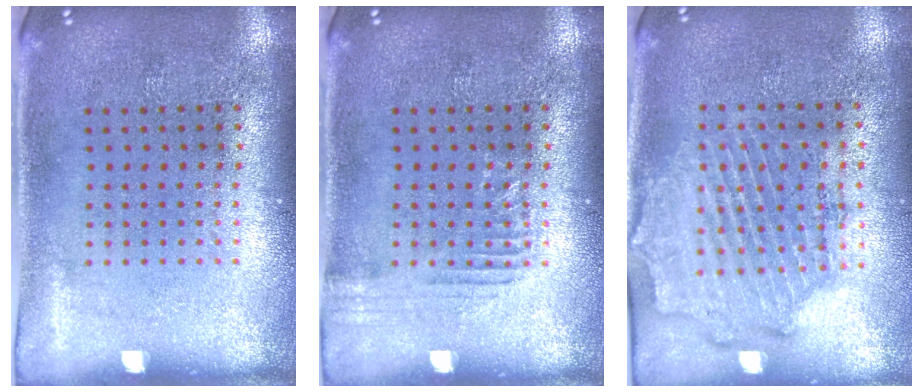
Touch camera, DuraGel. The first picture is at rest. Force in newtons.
{"total": 1.2, "press": 1.2, "slide": 0.1}
{"total": 1.9, "press": 1.7, "slide": 0.9}